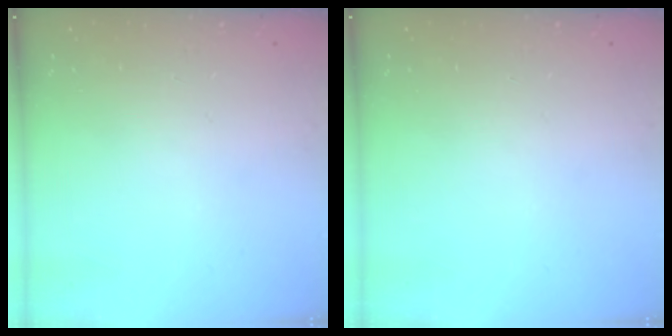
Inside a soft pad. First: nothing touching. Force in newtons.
{"total": 0.0}